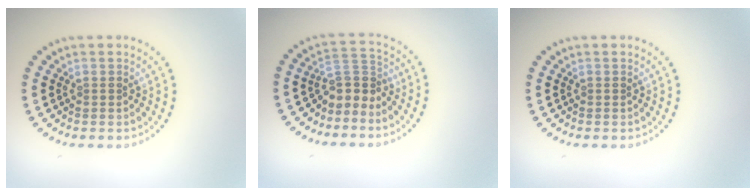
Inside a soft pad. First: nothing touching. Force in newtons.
{"total": 2.7, "press": 1.9, "slide": 2.0}
{"total": 0.0}